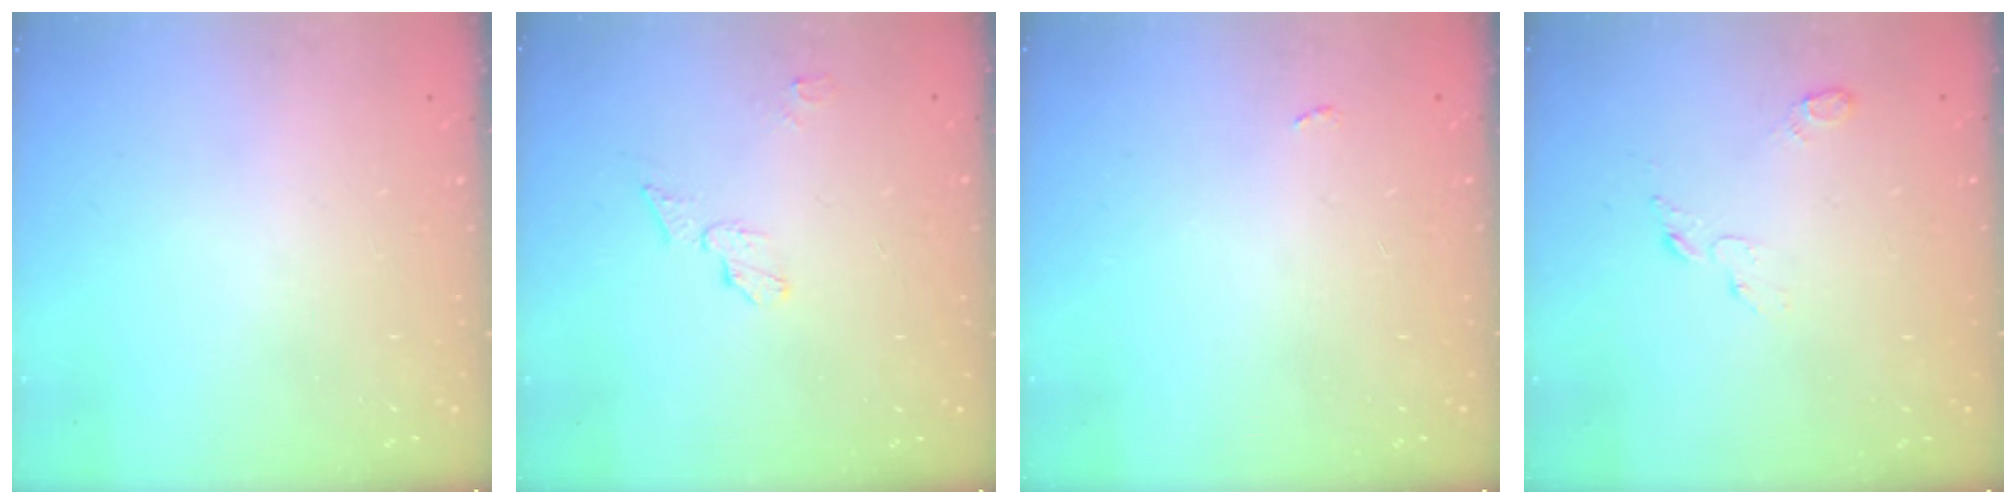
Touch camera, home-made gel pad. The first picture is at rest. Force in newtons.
{"total": 5.6, "press": 5.6, "slide": 0.3}
{"total": 2.2, "press": 2.2, "slide": 0.3}
{"total": 3.7, "press": 3.7, "slide": 0.3}